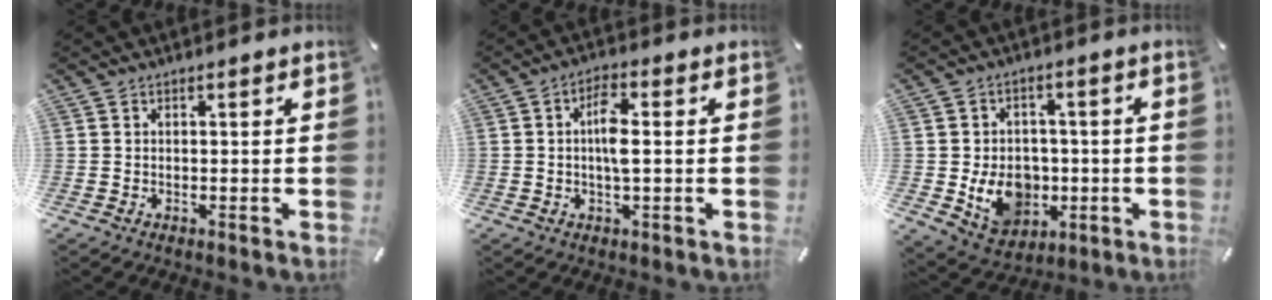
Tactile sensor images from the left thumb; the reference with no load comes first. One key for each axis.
{"total": 5.8, "fx": 0.2, "fy": 1.9, "fz": 5.5, "tx": -0.112, "ty": 0.005, "tz": 0.000}
{"total": 11.4, "fx": -2.3, "fy": 9.5, "fz": 6.0, "tx": -0.105, "ty": 0.016, "tz": -0.032}